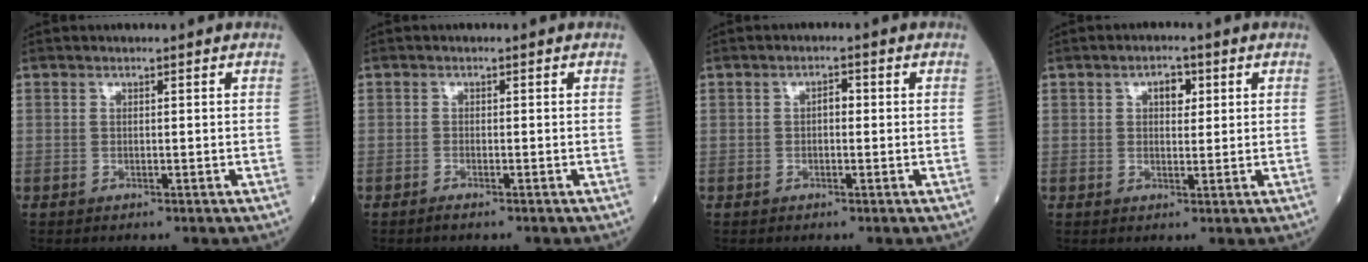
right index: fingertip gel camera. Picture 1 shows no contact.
{"total": 1.0, "force": [-0.8, 0.0, 0.5], "torque": [-0.011, -0.001, -0.014]}
{"total": 1.5, "force": [0.0, 0.8, 1.2], "torque": [-0.014, 0.005, -0.004]}
{"total": 3.0, "force": [1.1, 1.7, 2.2], "torque": [-0.031, 0.008, 0.015]}